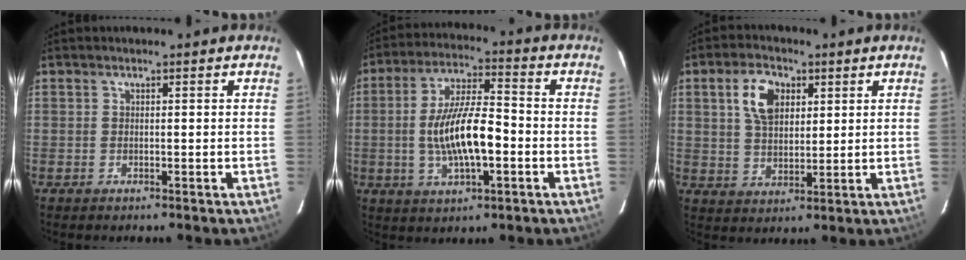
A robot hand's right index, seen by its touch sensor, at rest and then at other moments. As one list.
[{"total": 12.8, "force": [-2.4, 4.0, 11.9], "torque": [-0.231, 0.001, -0.040]}, {"total": 8.4, "force": [3.1, 5.0, 5.9], "torque": [-0.109, 0.018, 0.061]}]